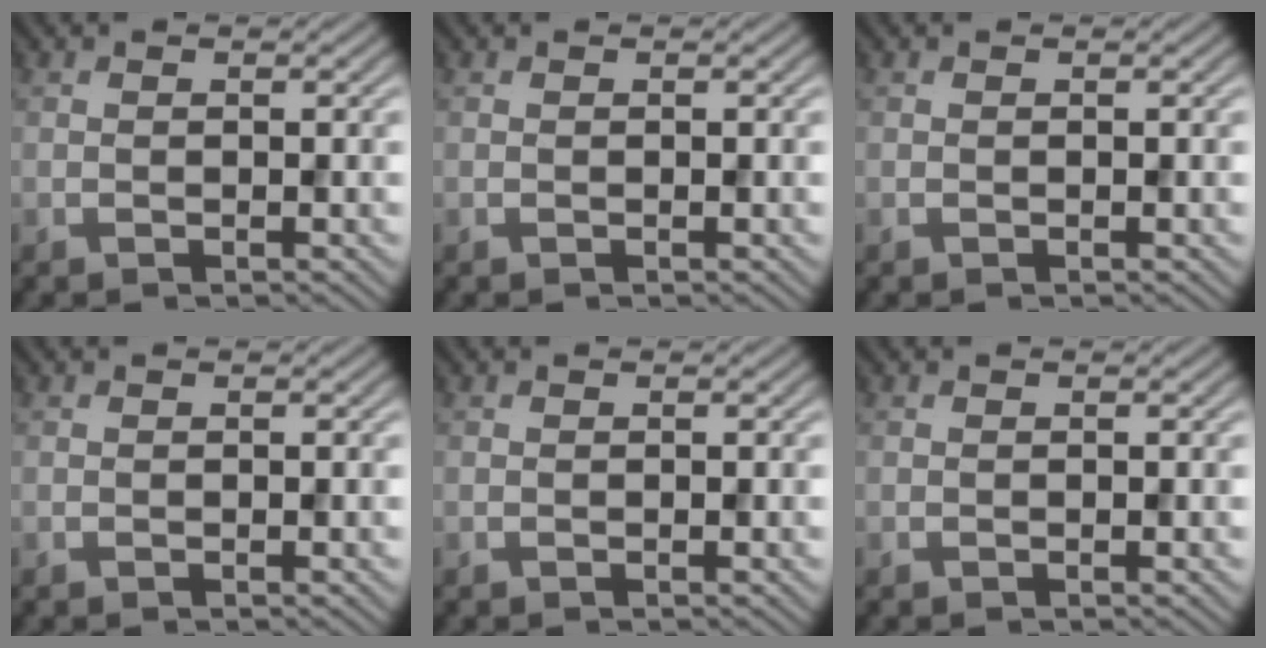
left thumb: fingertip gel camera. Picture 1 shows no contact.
{"total": 0.0}
{"total": 0.0}
{"total": 0.0}
{"total": 0.0}
{"total": 0.0}